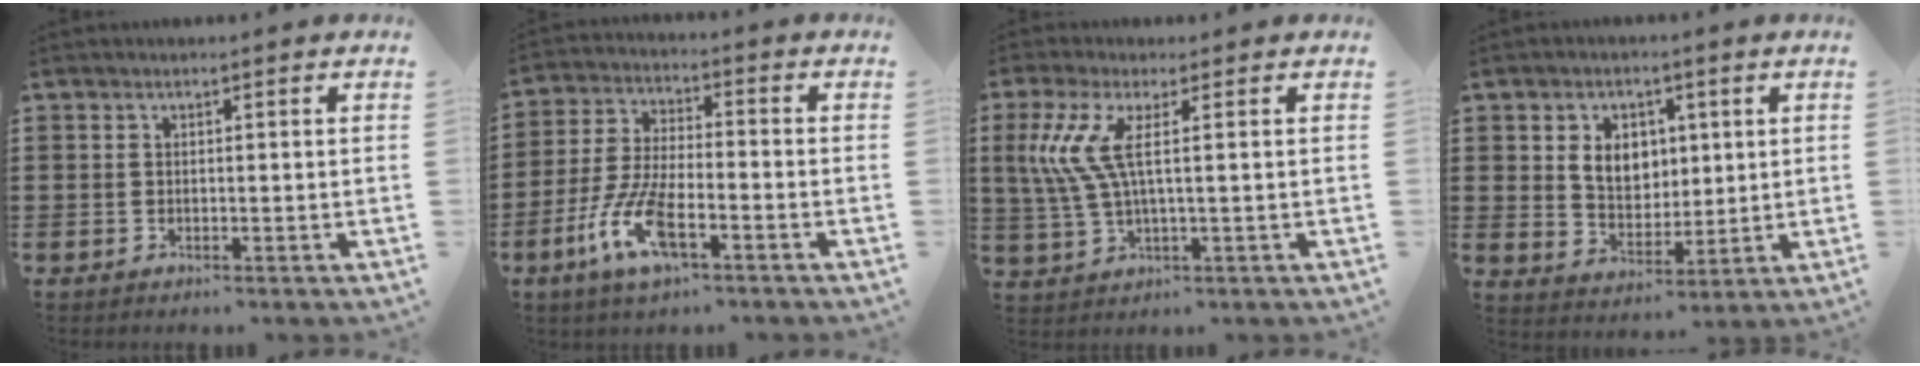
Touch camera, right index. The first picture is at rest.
{"total": 9.6, "force": [-4.5, 3.0, 7.9], "torque": [-0.187, -0.010, -0.085]}
{"total": 7.0, "force": [1.2, 1.3, 6.8], "torque": [-0.176, -0.019, 0.007]}
{"total": 6.1, "force": [1.4, 4.8, 3.5], "torque": [-0.070, 0.008, 0.021]}